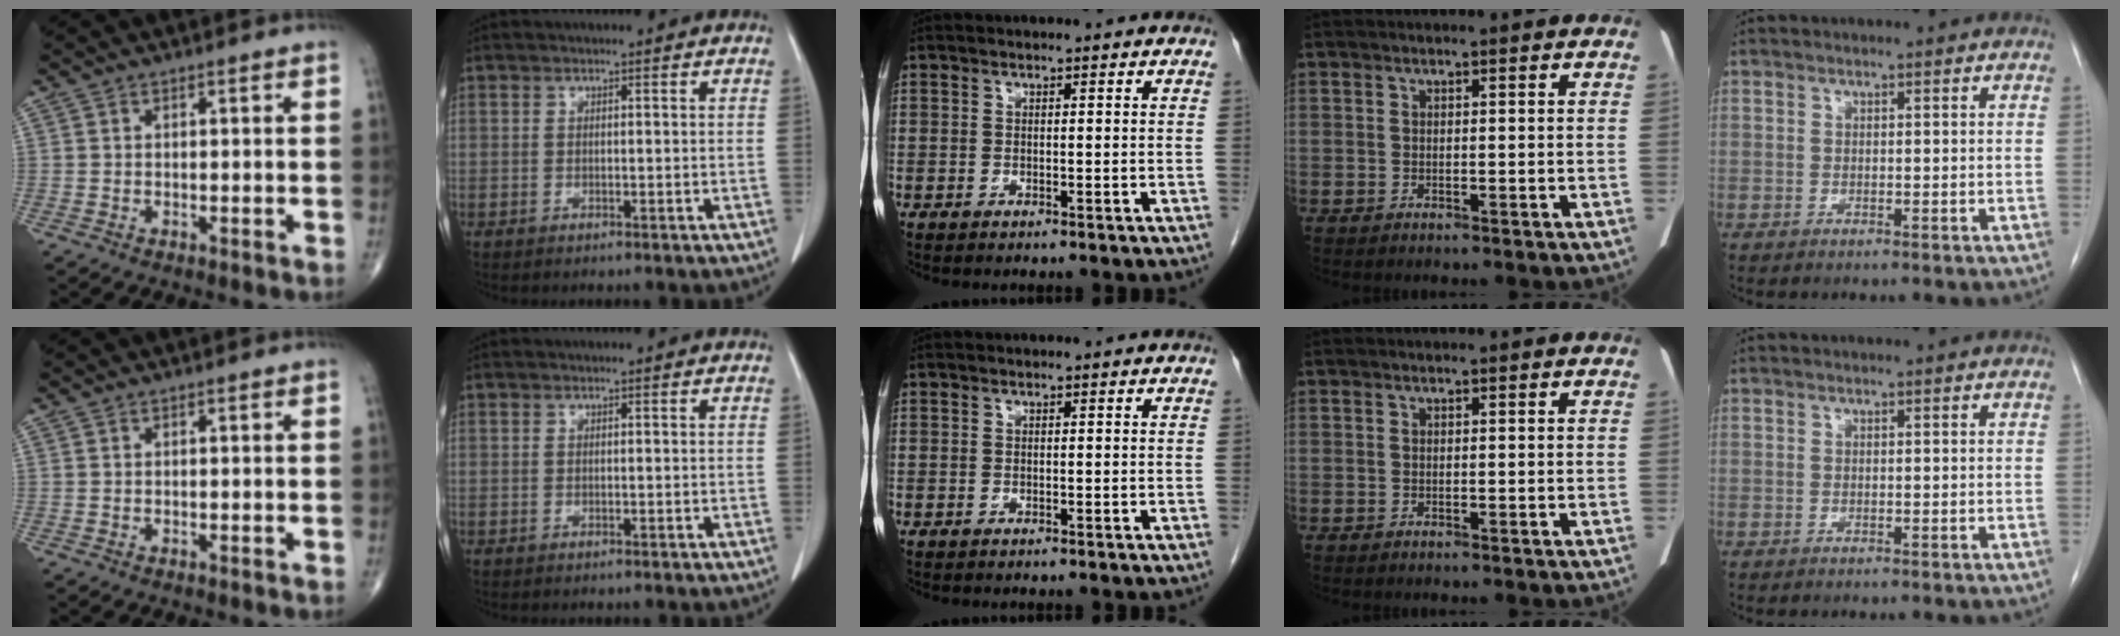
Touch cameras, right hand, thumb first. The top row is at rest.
{}